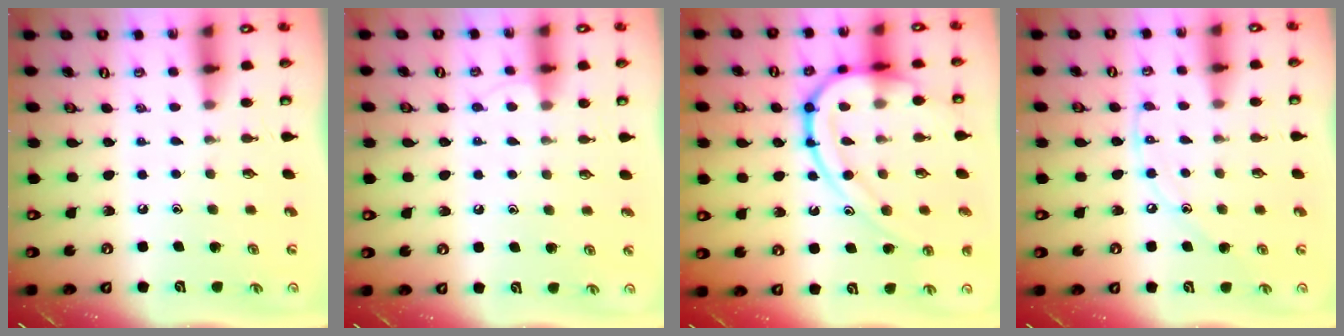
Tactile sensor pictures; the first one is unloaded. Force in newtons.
{"total": 4.3, "press": 4.2, "slide": 0.5}
{"total": 18.1, "press": 18.1, "slide": 1.1}
{"total": 8.0, "press": 8.0, "slide": 0.8}